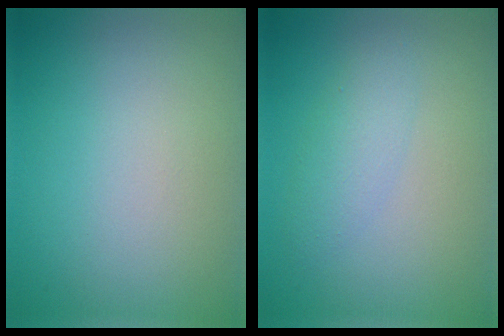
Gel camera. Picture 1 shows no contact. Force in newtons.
{"total": 2.1, "press": 2.1, "slide": 0.1}